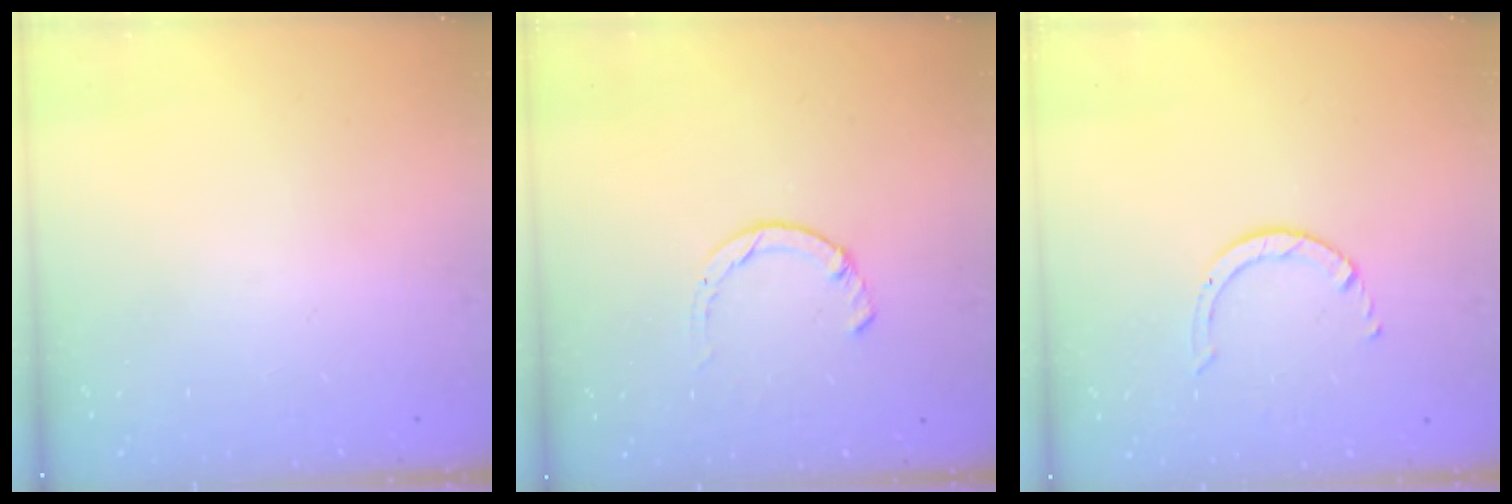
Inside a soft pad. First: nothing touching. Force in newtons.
{"total": 2.3, "press": 2.3, "slide": 0.5}
{"total": 2.5, "press": 2.4, "slide": 0.3}